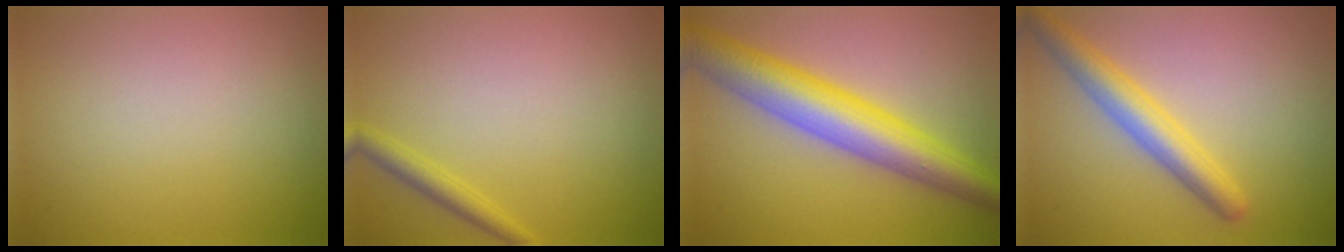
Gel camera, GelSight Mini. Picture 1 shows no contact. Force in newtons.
{"total": 1.6, "press": 1.6, "slide": 0.1}
{"total": 7.8, "press": 7.8, "slide": 0.2}
{"total": 4.0, "press": 4.0, "slide": 0.2}